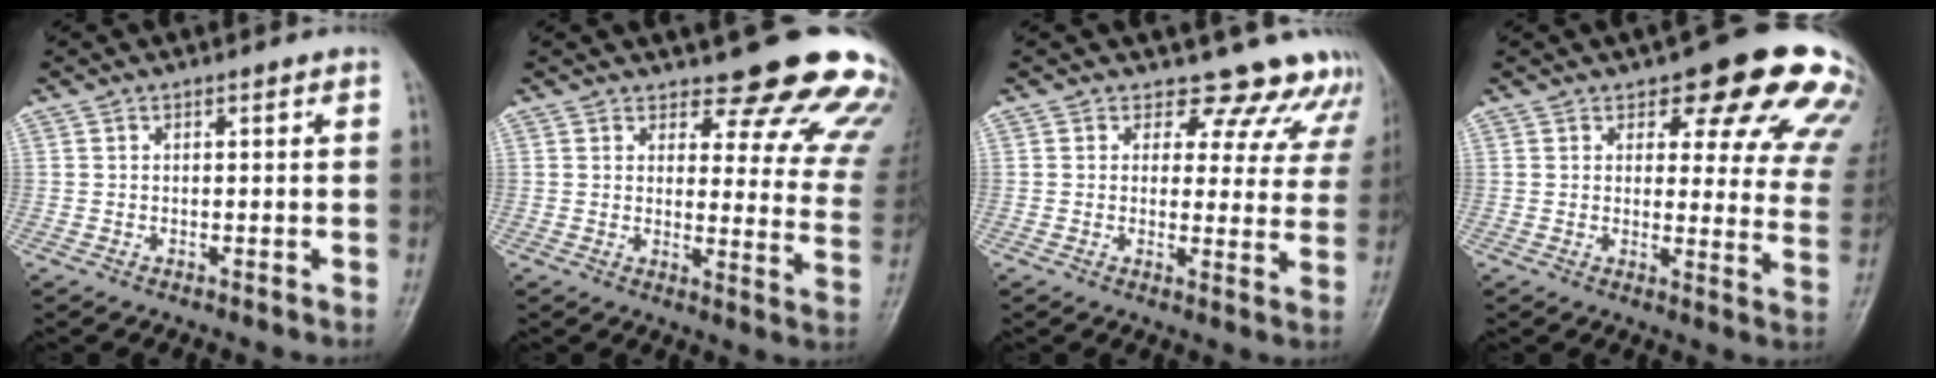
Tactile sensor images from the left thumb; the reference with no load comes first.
{"total": 18.7, "force": [16.7, 5.4, 6.4], "torque": [-0.020, -0.136, 0.176]}
{"total": 12.1, "force": [10.9, 5.2, 0.3], "torque": [0.054, -0.069, 0.093]}
{"total": 18.7, "force": [12.3, 7.2, 12.2], "torque": [-0.090, -0.054, 0.130]}